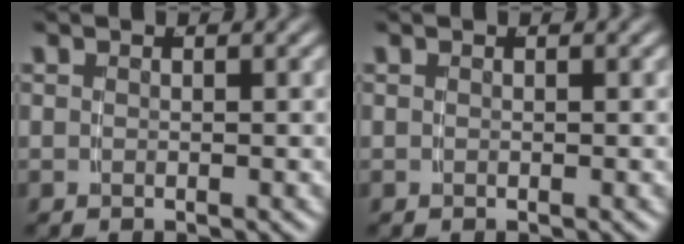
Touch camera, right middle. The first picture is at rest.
{"total": 0.0}